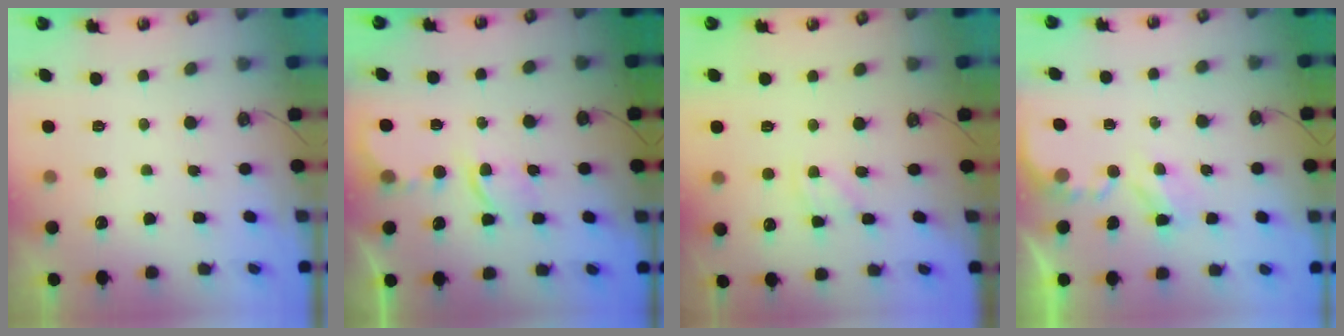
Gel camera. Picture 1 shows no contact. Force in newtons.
{"total": 3.8, "press": 3.8, "slide": 0.5}
{"total": 2.6, "press": 2.6, "slide": 0.4}
{"total": 2.8, "press": 2.8, "slide": 0.4}